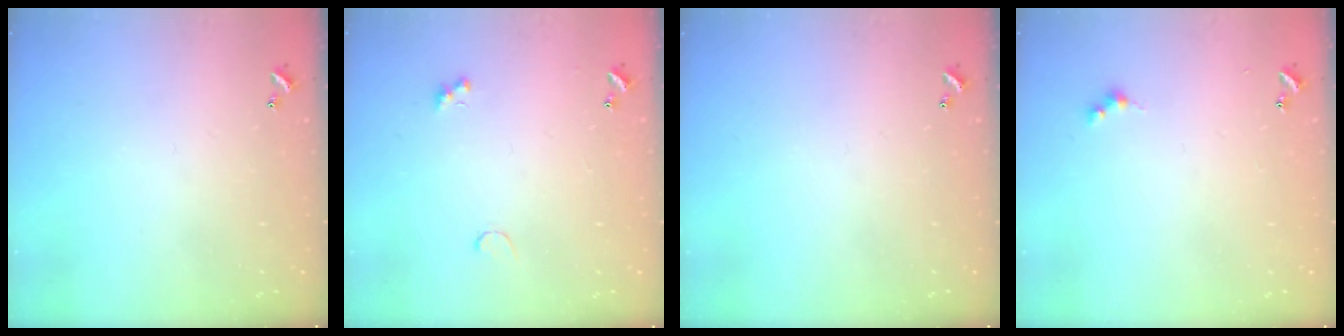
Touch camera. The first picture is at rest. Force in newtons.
{"total": 1.4, "press": 1.3, "slide": 0.5}
{"total": 0.0}
{"total": 2.7, "press": 2.6, "slide": 0.5}